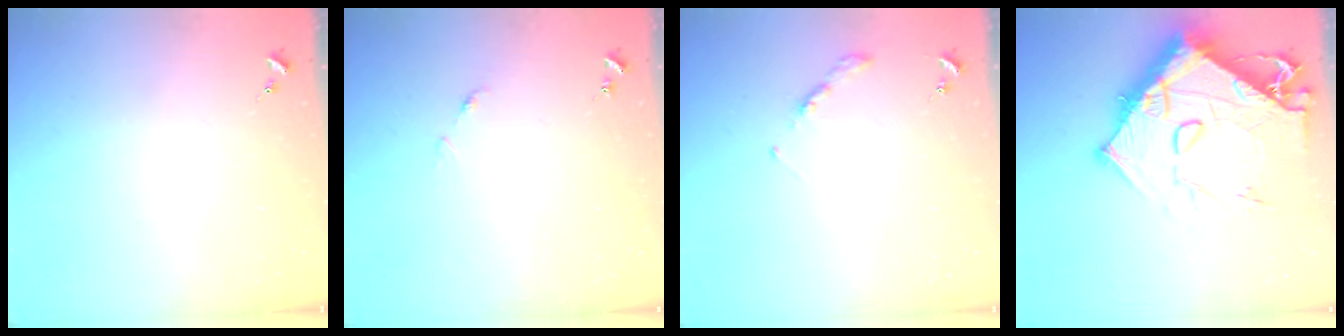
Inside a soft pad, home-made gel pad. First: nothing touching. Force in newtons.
{"total": 4.6, "press": 4.6, "slide": 0.4}
{"total": 3.2, "press": 3.2, "slide": 0.4}
{"total": 19.8, "press": 19.7, "slide": 2.0}